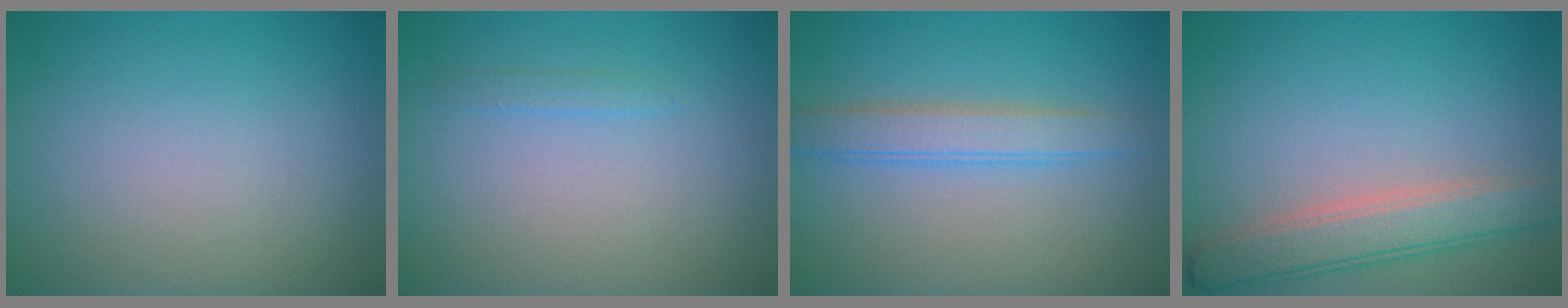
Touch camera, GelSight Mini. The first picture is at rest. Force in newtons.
{"total": 0.7, "press": 0.7, "slide": 0.1}
{"total": 2.9, "press": 2.9, "slide": 0.0}
{"total": 4.2, "press": 4.2, "slide": 0.2}